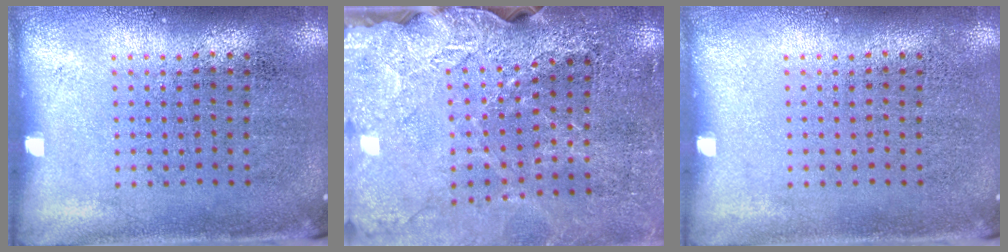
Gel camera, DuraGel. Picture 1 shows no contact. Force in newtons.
{"total": 3.1, "press": 3.0, "slide": 0.4}
{"total": 0.0}